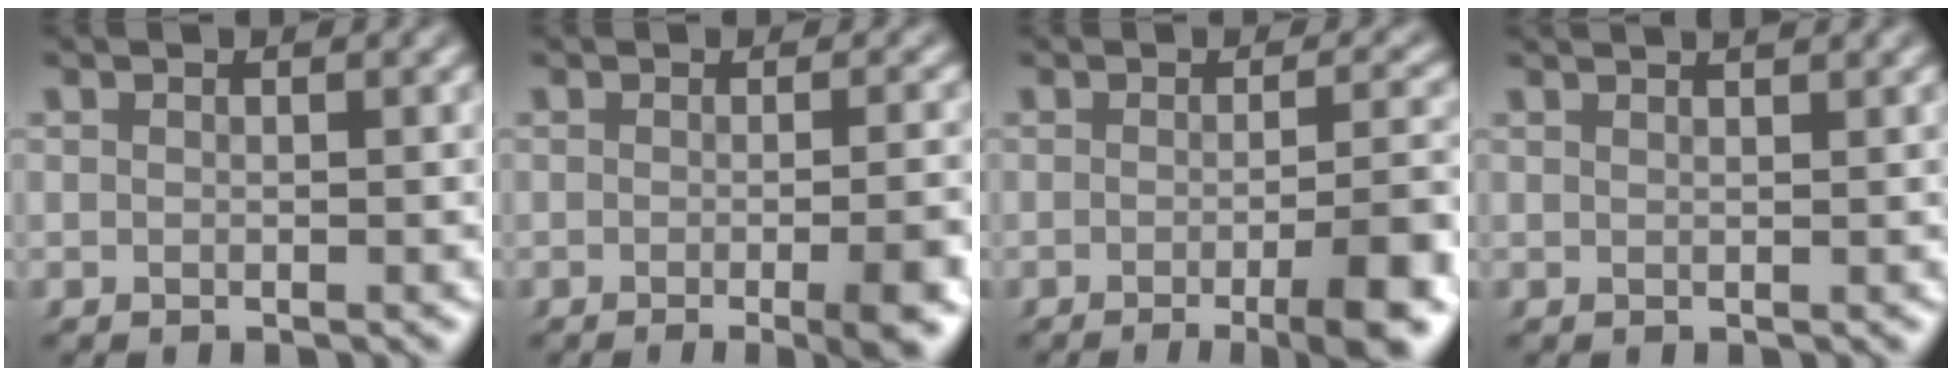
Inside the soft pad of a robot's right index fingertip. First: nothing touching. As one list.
[{"total": 5.1, "force": [-2.1, 1.0, 4.5], "torque": [-0.050, 0.003, -0.039]}, {"total": 7.6, "force": [-3.5, 1.9, 6.5], "torque": [-0.078, 0.000, -0.059]}, {"total": 1.7, "force": [1.2, -0.2, 1.1], "torque": [-0.004, 0.004, 0.019]}]